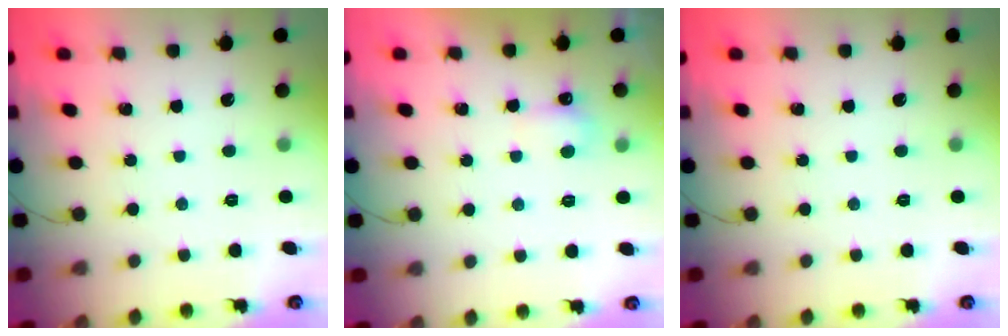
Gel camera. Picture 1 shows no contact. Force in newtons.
{"total": 3.7, "press": 3.6, "slide": 1.1}
{"total": 0.0}